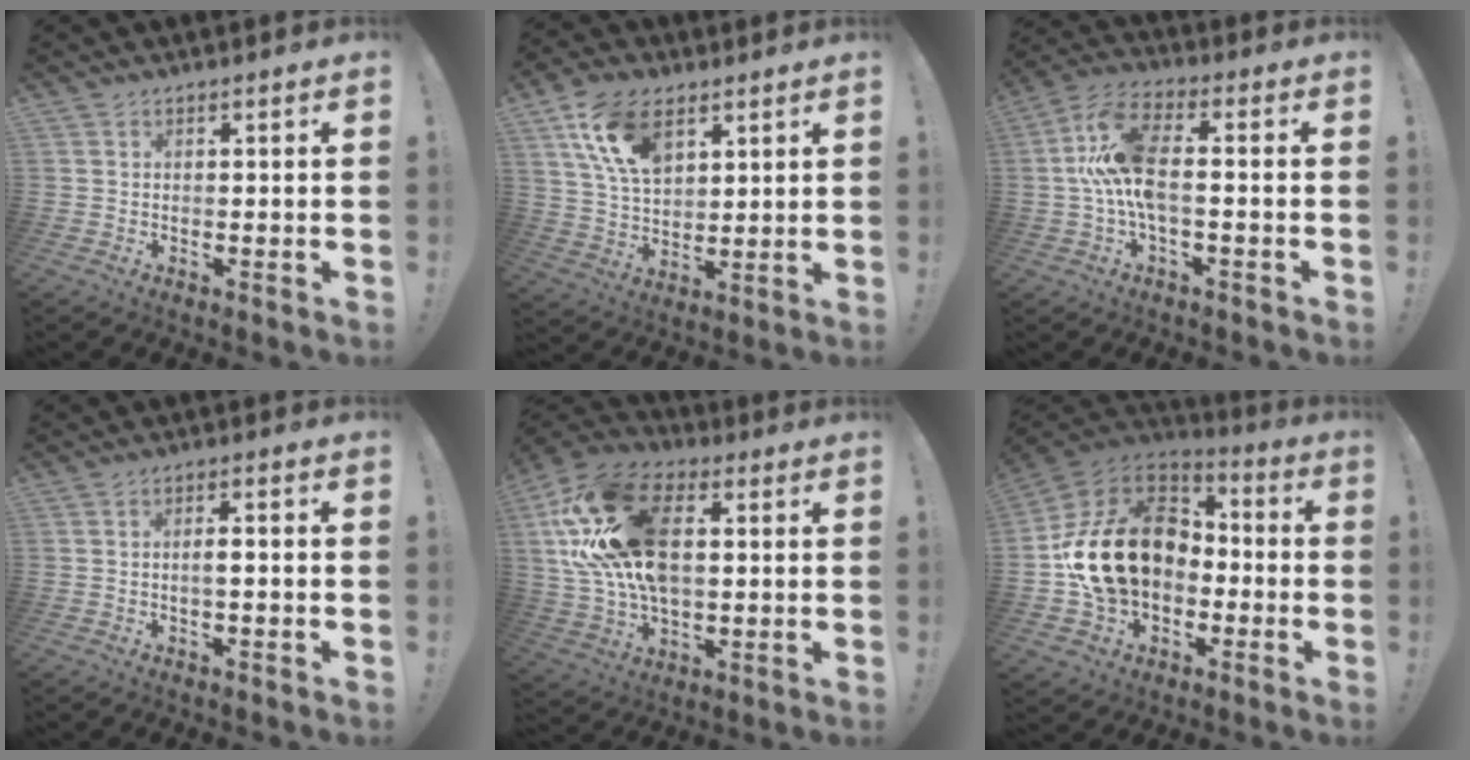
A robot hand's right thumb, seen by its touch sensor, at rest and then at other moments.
{"total": 15.3, "force": [7.8, 9.4, 9.3], "torque": [-0.159, -0.025, 0.146]}
{"total": 14.1, "force": [0.0, 6.2, 12.6], "torque": [-0.252, 0.003, -0.001]}
{"total": 2.8, "force": [-0.6, 0.5, 2.7], "torque": [-0.039, 0.003, -0.015]}
{"total": 25.6, "force": [5.0, 16.3, 19.0], "torque": [-0.346, -0.001, 0.095]}
{"total": 22.5, "force": [0.6, 16.4, 15.4], "torque": [-0.267, 0.021, 0.026]}